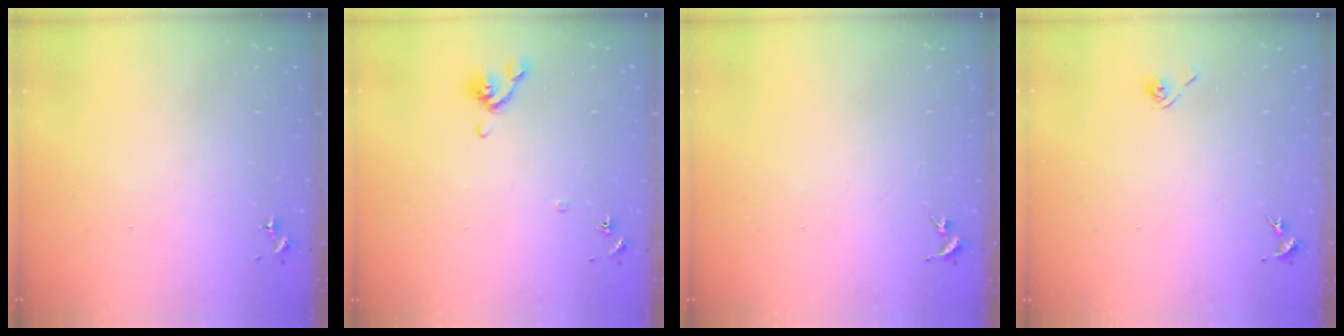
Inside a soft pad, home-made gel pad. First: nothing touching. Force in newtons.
{"total": 7.8, "press": 7.6, "slide": 1.6}
{"total": 0.0}
{"total": 4.3, "press": 3.9, "slide": 1.9}